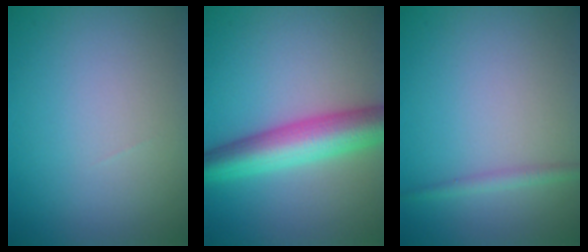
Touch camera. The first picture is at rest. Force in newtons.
{"total": 7.0, "press": 7.0, "slide": 0.0}
{"total": 1.3, "press": 1.3, "slide": 0.0}